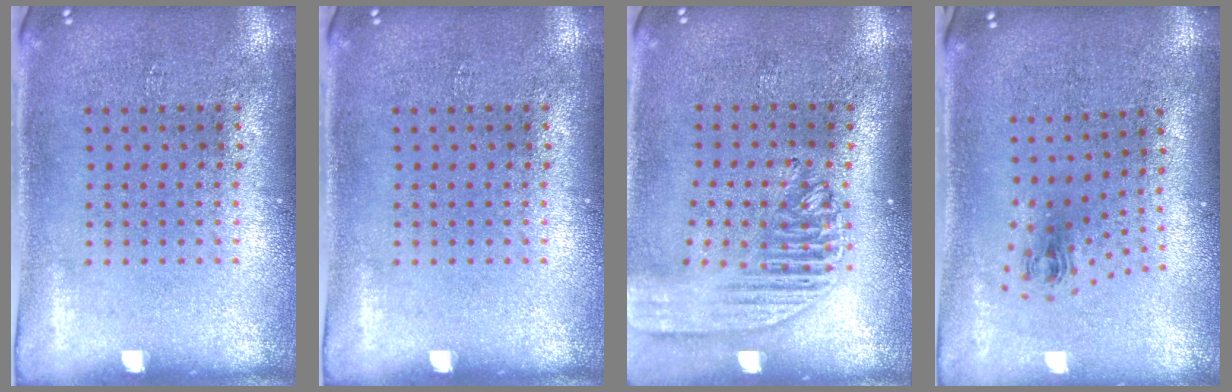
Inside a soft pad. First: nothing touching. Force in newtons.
{"total": 0.0}
{"total": 2.0, "press": 1.7, "slide": 1.1}
{"total": 1.0, "press": 0.4, "slide": 0.9}